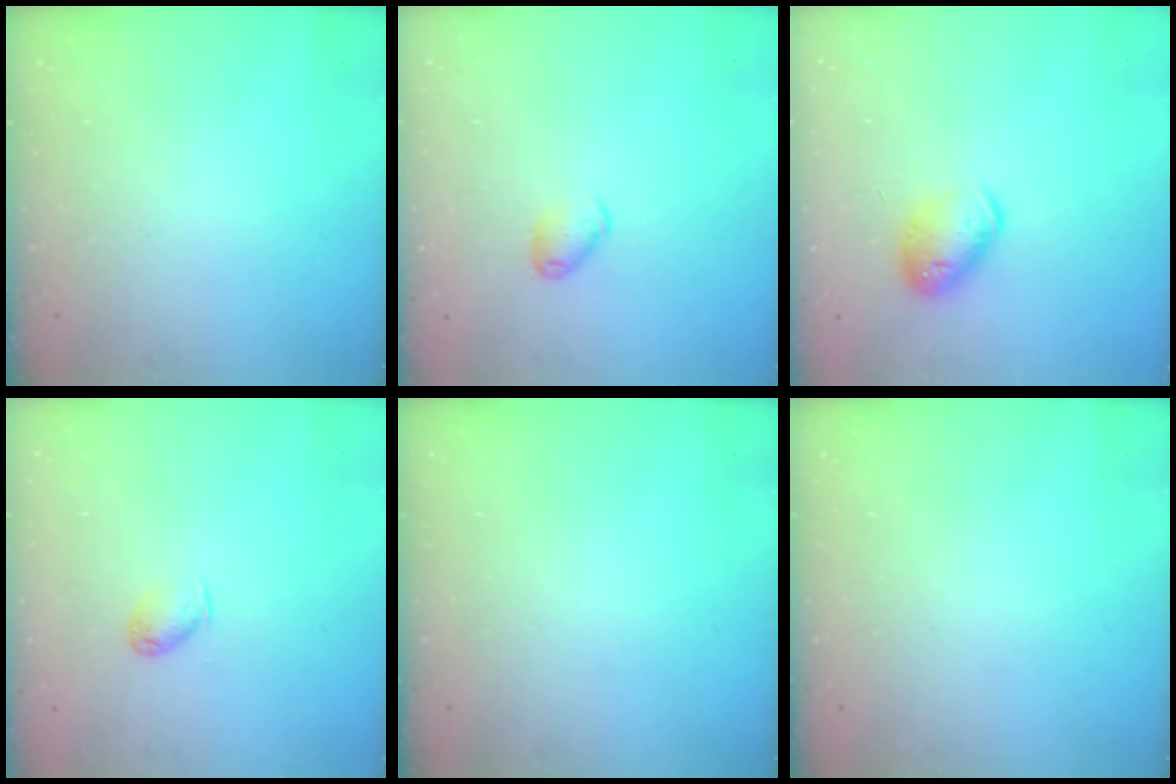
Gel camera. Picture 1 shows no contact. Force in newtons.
{"total": 6.2, "press": 6.1, "slide": 1.2}
{"total": 11.9, "press": 11.7, "slide": 2.1}
{"total": 4.8, "press": 4.7, "slide": 0.8}
{"total": 0.0}
{"total": 0.0}